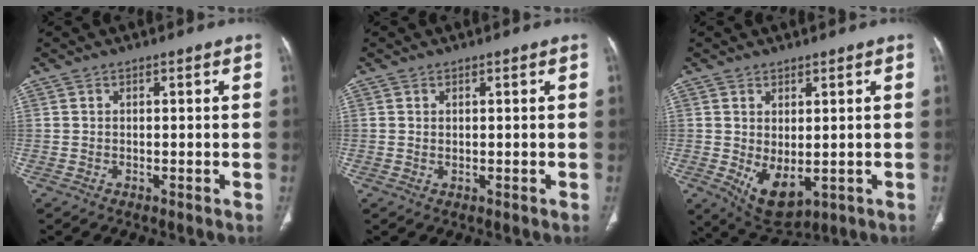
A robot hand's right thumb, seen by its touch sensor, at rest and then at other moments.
{"total": 0.5, "force": [0.2, 0.3, 0.4], "torque": [-0.009, 0.000, 0.005]}
{"total": 7.4, "force": [-0.9, 4.1, 6.1], "torque": [-0.089, -0.013, 0.008]}